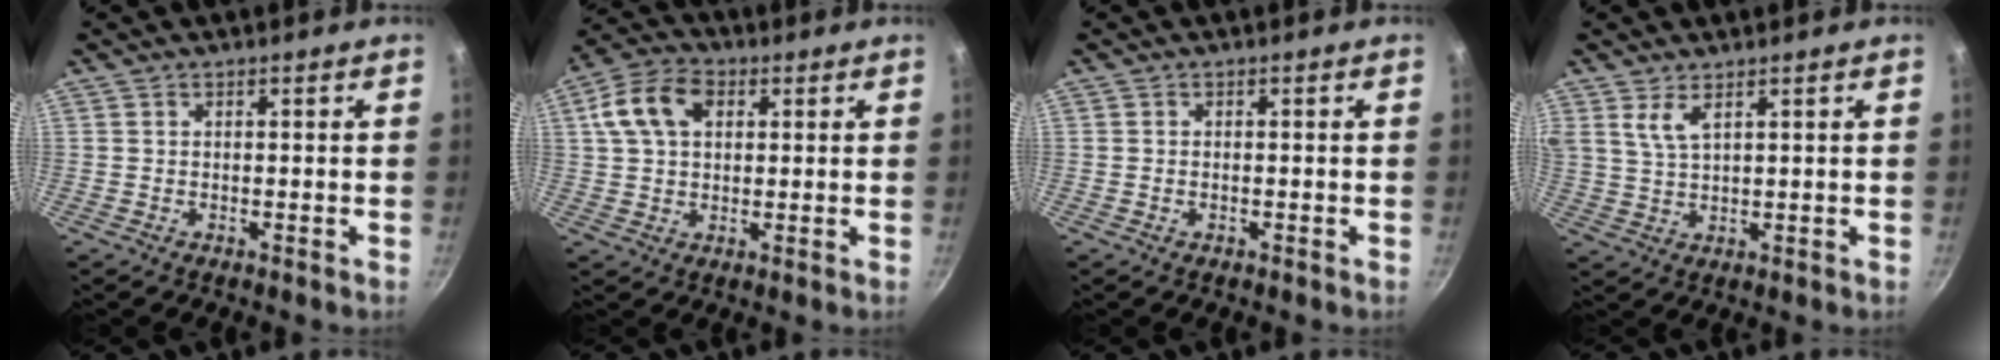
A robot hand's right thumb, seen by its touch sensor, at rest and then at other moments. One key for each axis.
{"total": 10.2, "fx": 2.9, "fy": 6.9, "fz": 6.9, "tx": -0.127, "ty": 0.017, "tz": 0.047}
{"total": 0.6, "fx": -0.2, "fy": 0.4, "fz": 0.4, "tx": -0.012, "ty": 0.005, "tz": -0.001}
{"total": 3.8, "fx": 2.3, "fy": 1.4, "fz": 2.8, "tx": -0.058, "ty": -0.011, "tz": 0.054}